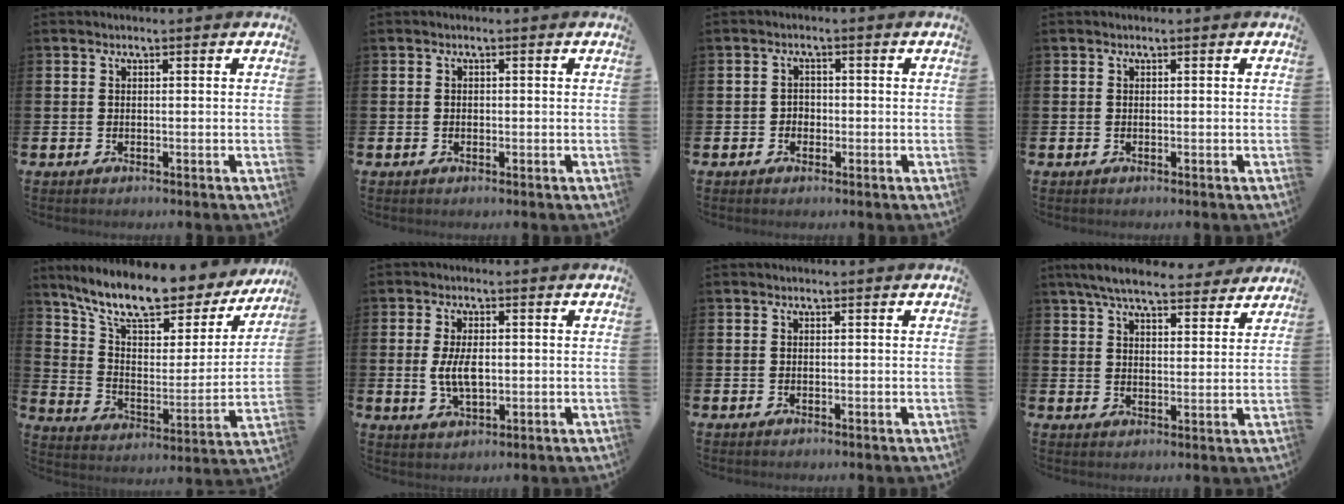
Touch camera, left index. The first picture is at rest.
{"total": 0.6, "force": [-0.1, 0.6, 0.2], "torque": [-0.009, 0.008, -0.004]}
{"total": 1.6, "force": [-0.6, 1.5, 0.4], "torque": [-0.007, 0.004, -0.015]}
{"total": 0.0}
{"total": 12.1, "force": [10.1, 3.4, 5.7], "torque": [-0.136, -0.066, 0.172]}
{"total": 5.0, "force": [0.2, 2.6, 4.2], "torque": [-0.077, 0.000, -0.003]}
{"total": 0.0}
{"total": 7.2, "force": [6.7, 1.5, 2.3], "torque": [-0.051, -0.032, 0.118]}